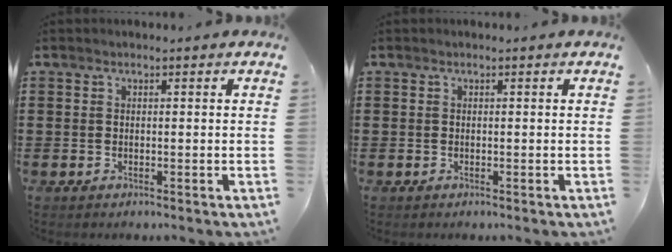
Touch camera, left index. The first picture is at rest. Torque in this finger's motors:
{"motor_torque": [0.00, 0.00, 0.00, 0.00]}